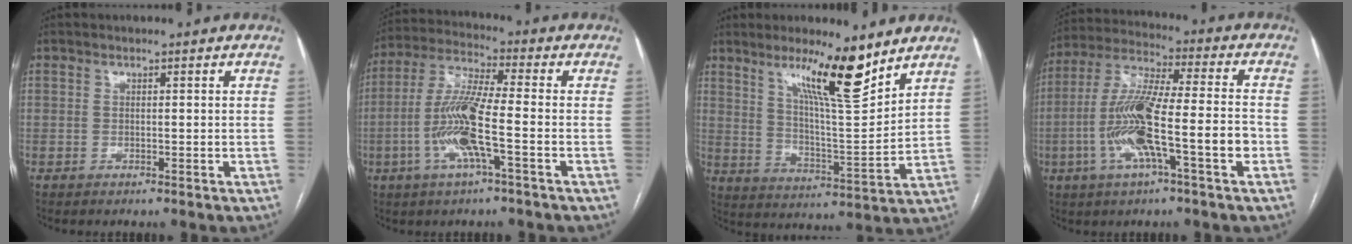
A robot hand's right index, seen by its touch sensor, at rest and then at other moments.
{"total": 11.0, "force": [-3.0, 0.7, 10.6], "torque": [-0.226, 0.001, -0.064]}
{"total": 12.4, "force": [8.5, 0.8, 9.0], "torque": [-0.150, -0.014, 0.146]}
{"total": 14.8, "force": [-4.2, 1.4, 14.1], "torque": [-0.273, 0.009, -0.079]}